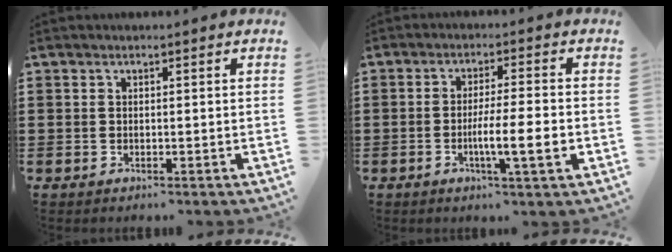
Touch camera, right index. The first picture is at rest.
{"total": 7.3, "force": [-2.0, 0.5, 7.0], "torque": [-0.121, -0.010, -0.035]}